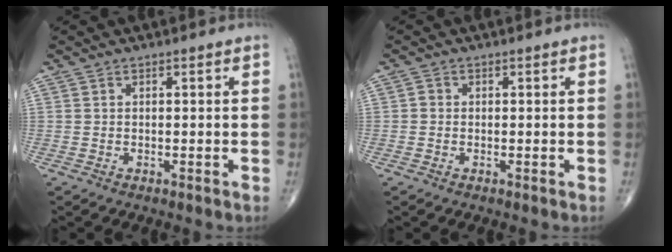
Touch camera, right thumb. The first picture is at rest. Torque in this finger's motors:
{"motor_torque": [-0.22, 0.05, -0.11, -0.22, 0.00]}